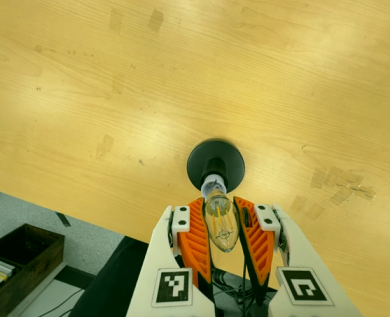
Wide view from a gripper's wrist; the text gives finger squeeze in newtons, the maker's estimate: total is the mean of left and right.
{"total": 21.7, "left": 24.4, "right": 19.0}